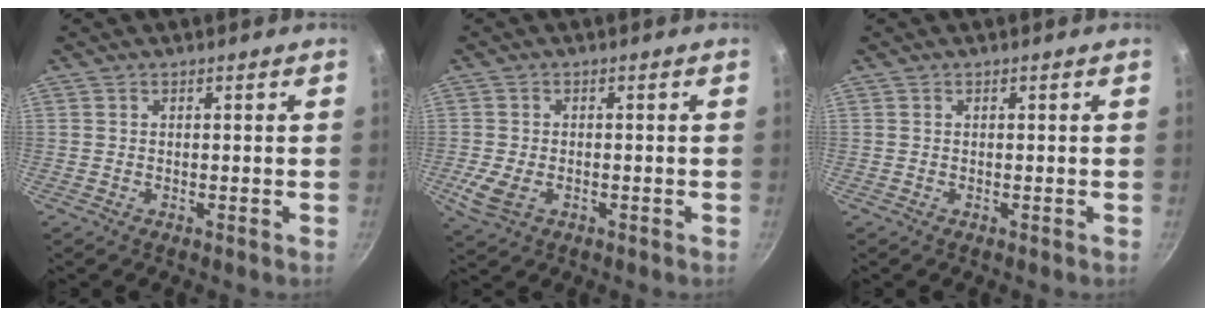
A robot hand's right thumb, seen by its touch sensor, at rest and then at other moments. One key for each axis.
{"total": 5.2, "fx": -1.6, "fy": 3.2, "fz": 3.7, "tx": -0.081, "ty": -0.004, "tz": -0.027}
{"total": 0.0}